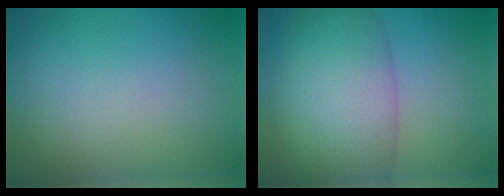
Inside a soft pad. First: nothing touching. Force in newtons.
{"total": 9.4, "press": 9.4, "slide": 0.2}